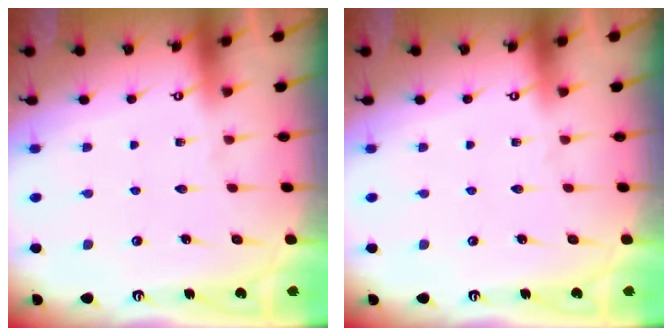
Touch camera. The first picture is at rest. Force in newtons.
{"total": 0.0}